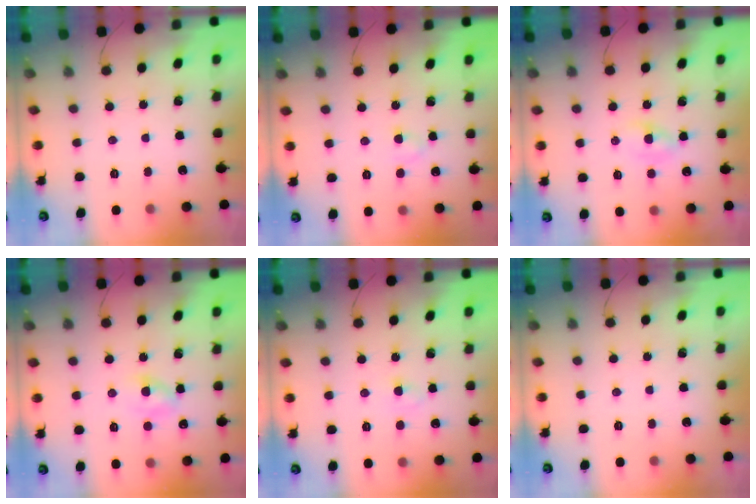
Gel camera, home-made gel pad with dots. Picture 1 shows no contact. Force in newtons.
{"total": 2.4, "press": 2.2, "slide": 1.0}
{"total": 2.7, "press": 2.5, "slide": 0.9}
{"total": 2.7, "press": 2.5, "slide": 1.1}
{"total": 2.6, "press": 2.4, "slide": 1.0}
{"total": 0.0}